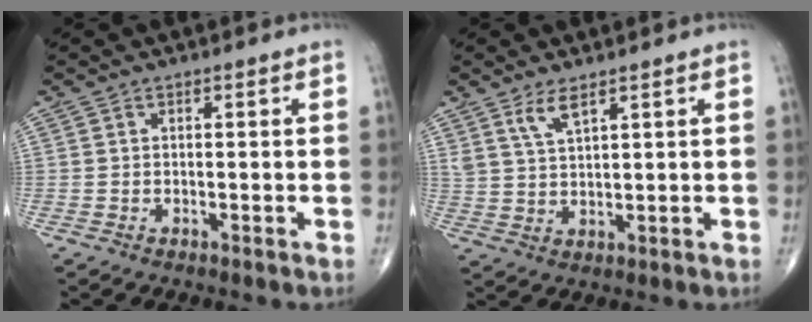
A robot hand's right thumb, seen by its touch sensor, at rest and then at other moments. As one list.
[{"total": 4.3, "force": [2.9, 1.3, 2.9], "torque": [-0.059, -0.018, 0.064]}]